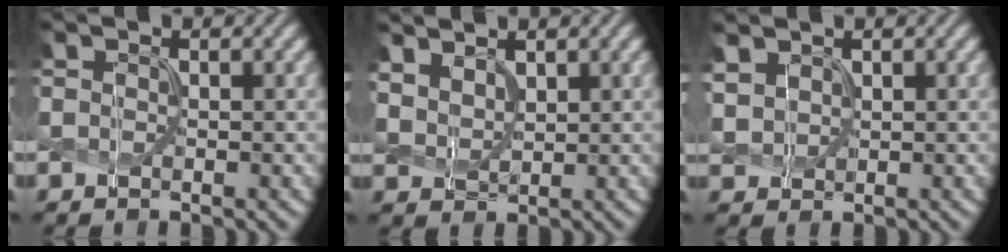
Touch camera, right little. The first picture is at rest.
{"total": 3.0, "force": [2.1, 1.6, 1.5], "torque": [-0.046, 0.002, 0.047]}
{"total": 2.1, "force": [1.4, 1.3, 0.9], "torque": [-0.034, 0.003, 0.034]}